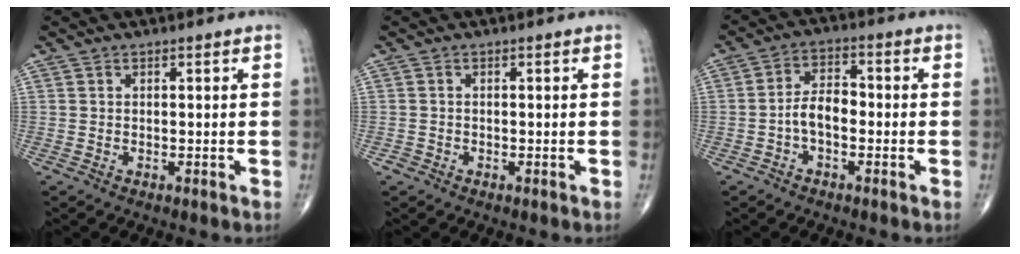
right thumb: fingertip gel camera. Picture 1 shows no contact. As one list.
[{"total": 0.8, "force": [-0.5, 0.6, 0.0], "torque": [0.006, 0.004, -0.012]}, {"total": 5.7, "force": [-1.5, 3.3, 4.5], "torque": [-0.071, 0.027, -0.034]}]